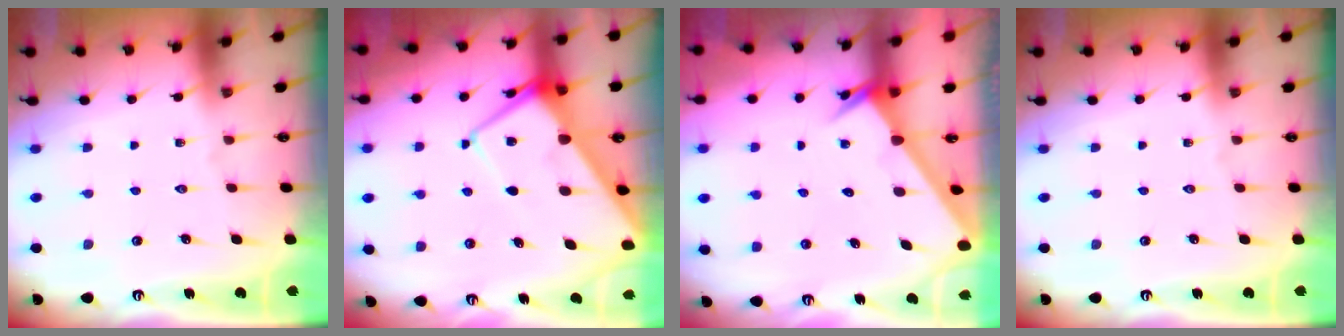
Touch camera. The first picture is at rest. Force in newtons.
{"total": 10.4, "press": 10.3, "slide": 1.0}
{"total": 2.3, "press": 2.3, "slide": 0.2}
{"total": 0.0}